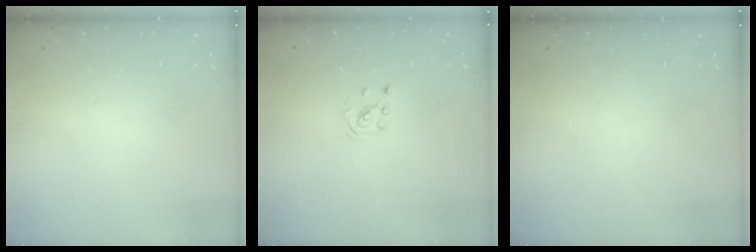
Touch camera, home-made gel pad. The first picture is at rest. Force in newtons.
{"total": 2.2, "press": 2.2, "slide": 0.6}
{"total": 0.0}